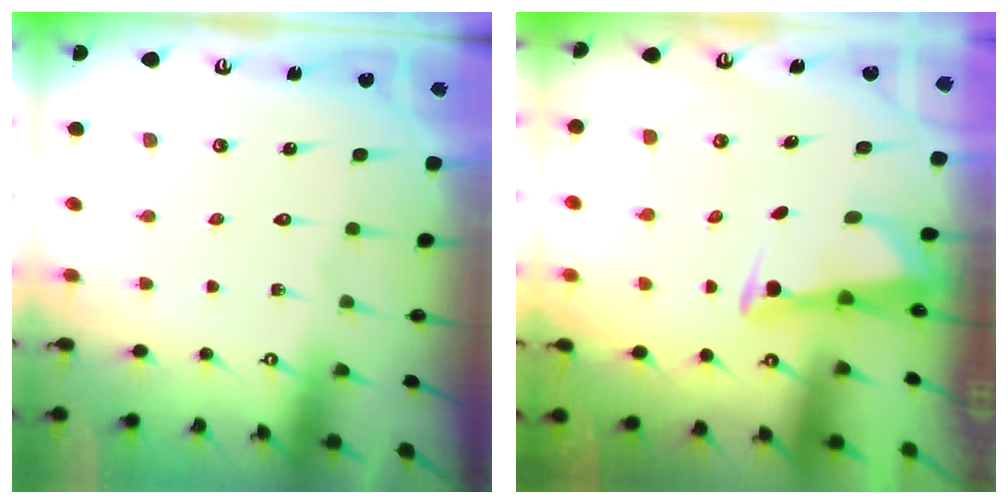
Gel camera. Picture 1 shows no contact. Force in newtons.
{"total": 2.8, "press": 2.7, "slide": 0.4}